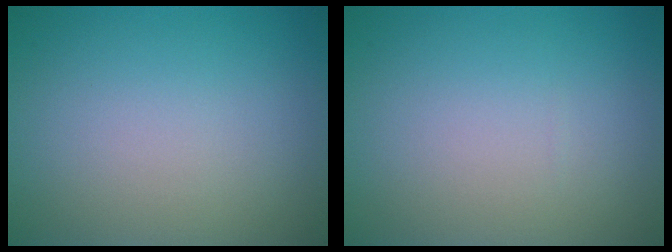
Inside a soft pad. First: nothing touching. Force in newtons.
{"total": 0.0}